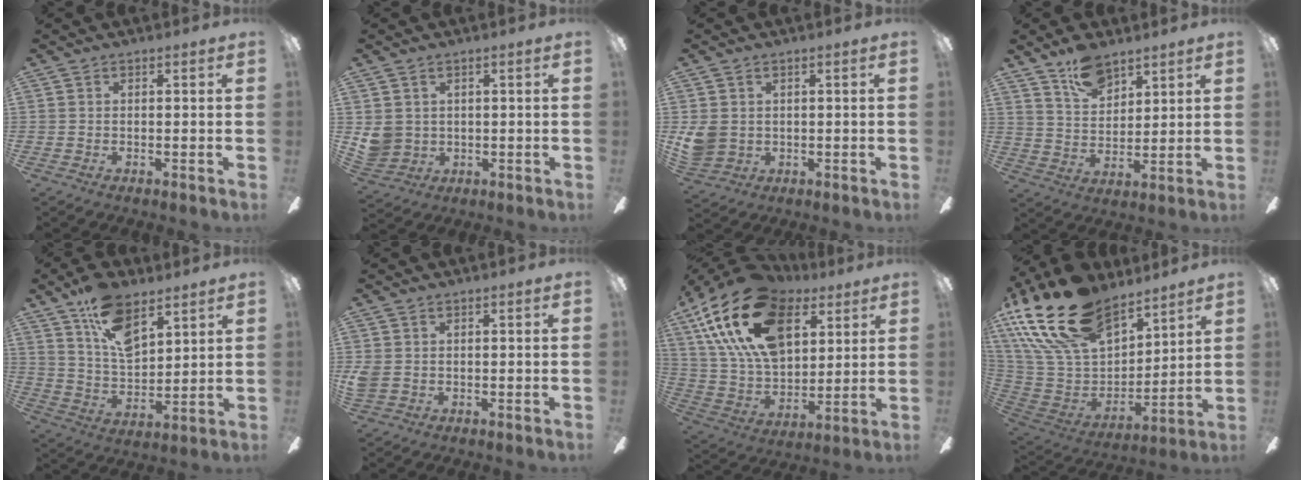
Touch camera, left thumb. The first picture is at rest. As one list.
[{"total": 5.2, "force": [1.5, 4.8, 1.3], "torque": [-0.043, 0.002, 0.031]}, {"total": 5.5, "force": [0.8, 4.8, 2.4], "torque": [-0.055, 0.009, 0.021]}, {"total": 10.3, "force": [7.3, 5.5, 4.7], "torque": [-0.073, -0.031, 0.132]}, {"total": 14.8, "force": [9.7, 7.0, 8.6], "torque": [-0.166, -0.038, 0.180]}, {"total": 2.7, "force": [0.2, 2.2, 1.6], "torque": [-0.029, 0.005, 0.007]}, {"total": 25.4, "force": [12.6, 14.8, 16.2], "torque": [-0.326, -0.049, 0.222]}, {"total": 26.3, "force": [17.7, 13.2, 14.2], "torque": [-0.309, -0.105, 0.320]}]